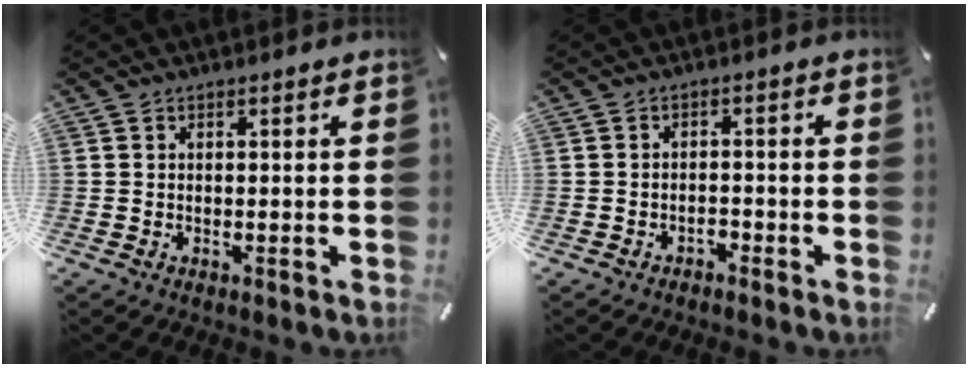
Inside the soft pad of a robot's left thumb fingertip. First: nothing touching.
{"total": 2.1, "force": [-1.6, 1.2, 0.7], "torque": [-0.015, 0.008, -0.034]}